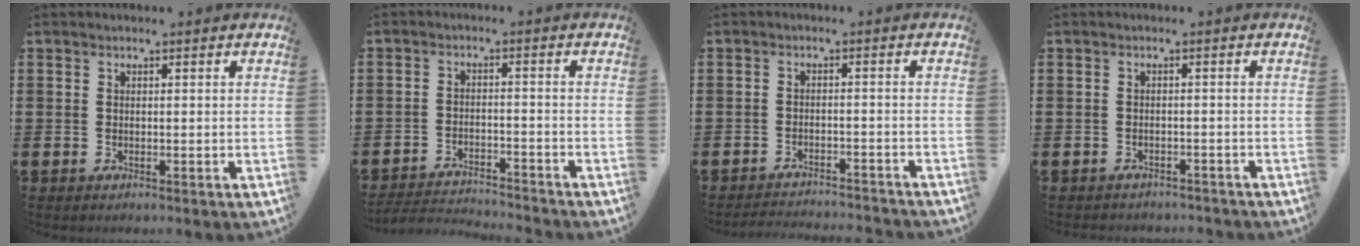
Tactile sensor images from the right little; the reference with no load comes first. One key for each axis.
{"total": 3.0, "fx": -3.0, "fy": 0.0, "fz": 0.1, "tx": -0.006, "ty": 0.002, "tz": -0.065}
{"total": 2.4, "fx": -2.4, "fy": -0.1, "fz": 0.0, "tx": -0.003, "ty": 0.003, "tz": -0.052}
{"total": 1.1, "fx": -1.1, "fy": 0.1, "fz": -0.1, "tx": -0.002, "ty": 0.002, "tz": -0.025}